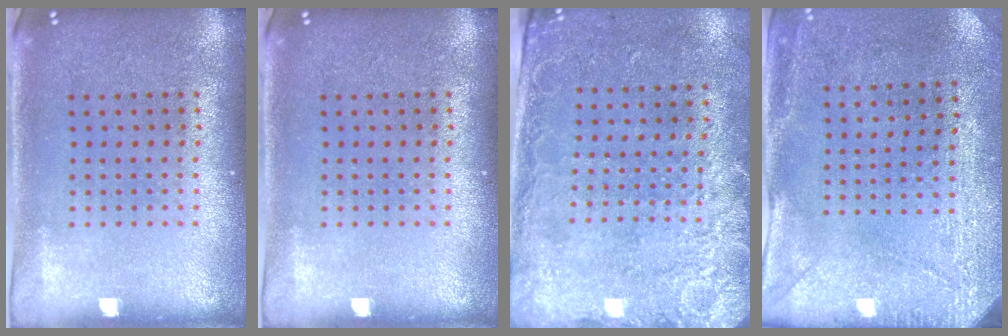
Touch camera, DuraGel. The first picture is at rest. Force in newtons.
{"total": 0.0}
{"total": 2.6, "press": 2.1, "slide": 1.5}
{"total": 2.9, "press": 2.3, "slide": 1.8}